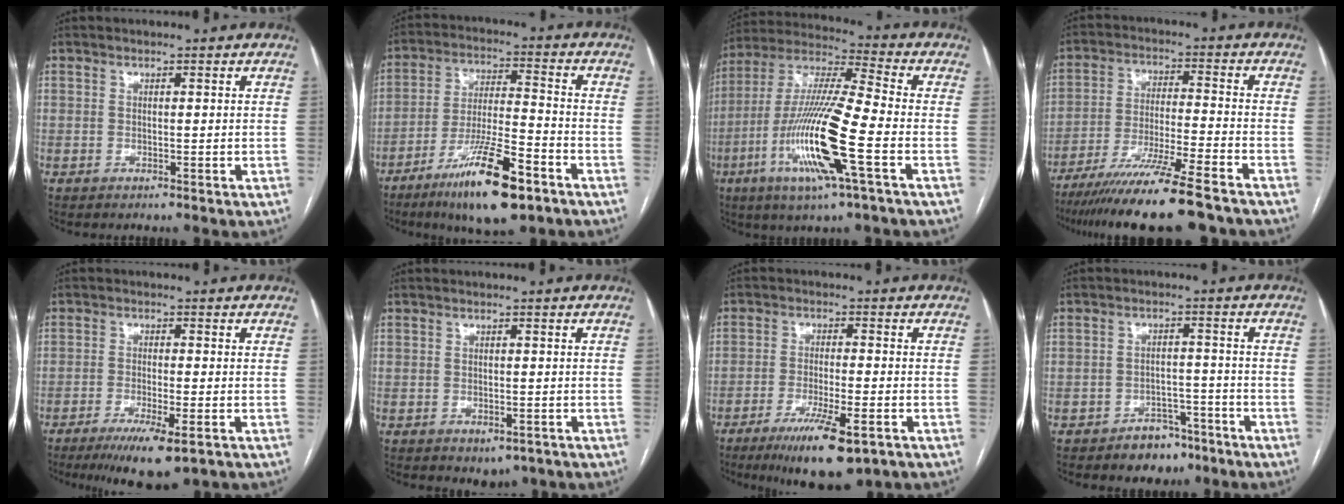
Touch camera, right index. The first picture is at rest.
{"total": 14.3, "force": [-8.6, 2.2, 11.2], "torque": [-0.203, -0.022, -0.148]}
{"total": 17.9, "force": [-5.8, 0.8, 16.9], "torque": [-0.346, -0.016, -0.111]}
{"total": 15.9, "force": [-12.8, -0.2, 9.4], "torque": [-0.169, -0.045, -0.212]}
{"total": 8.0, "force": [-4.9, 1.1, 6.3], "torque": [-0.100, -0.020, -0.074]}
{"total": 2.7, "force": [-1.5, 1.7, 1.4], "torque": [-0.010, 0.000, -0.009]}
{"total": 10.9, "force": [-6.5, 1.7, 8.5], "torque": [-0.141, -0.023, -0.099]}
{"total": 5.2, "force": [-3.6, 3.4, 1.6], "torque": [-0.015, 0.015, -0.048]}